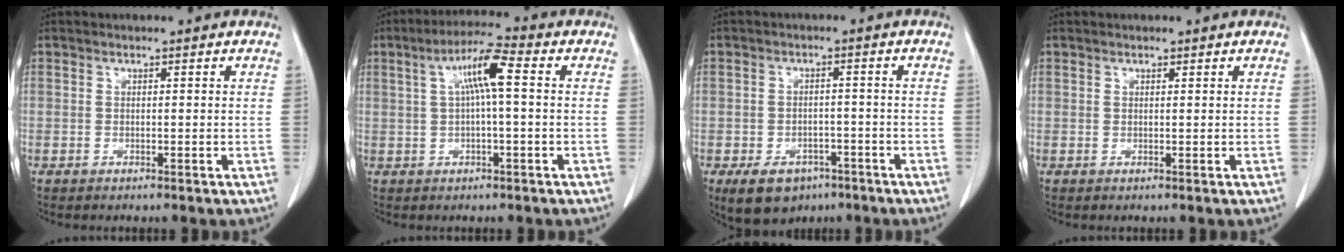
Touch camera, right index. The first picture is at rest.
{"total": 7.0, "force": [1.2, 0.6, 6.9], "torque": [-0.126, 0.022, 0.018]}
{"total": 7.8, "force": [-4.8, 4.9, 3.6], "torque": [-0.061, 0.002, -0.067]}
{"total": 0.0}